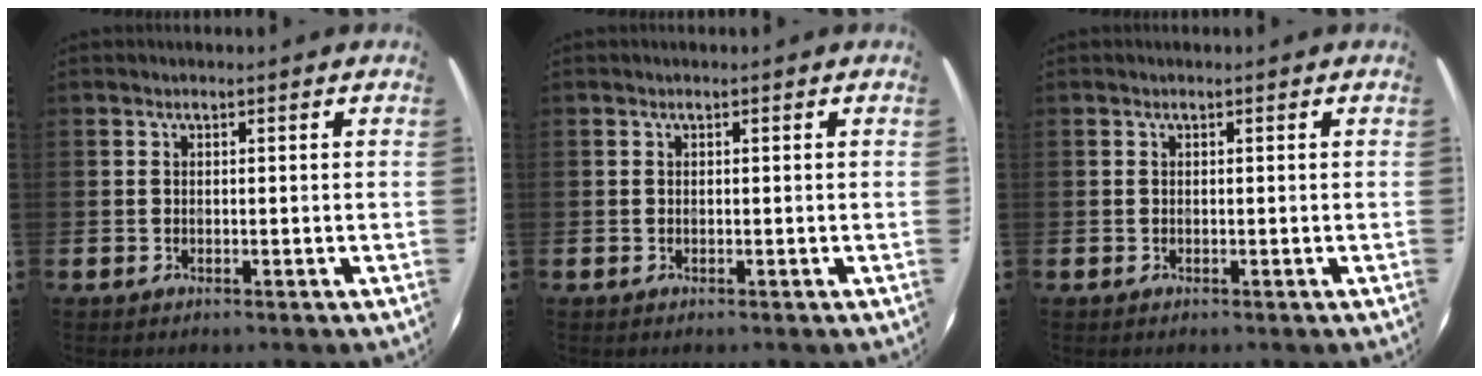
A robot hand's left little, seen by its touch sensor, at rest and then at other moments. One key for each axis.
{"total": 0.0}
{"total": 0.0}